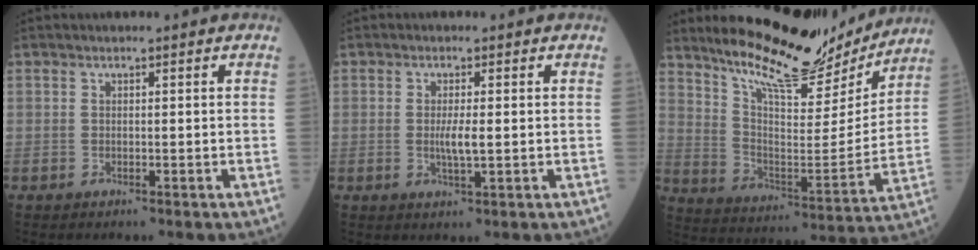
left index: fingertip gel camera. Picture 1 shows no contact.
{"total": 2.6, "force": [-0.1, 0.3, 2.6], "torque": [-0.054, -0.004, 0.000]}
{"total": 18.7, "force": [16.6, 4.0, 7.7], "torque": [-0.132, -0.027, 0.255]}